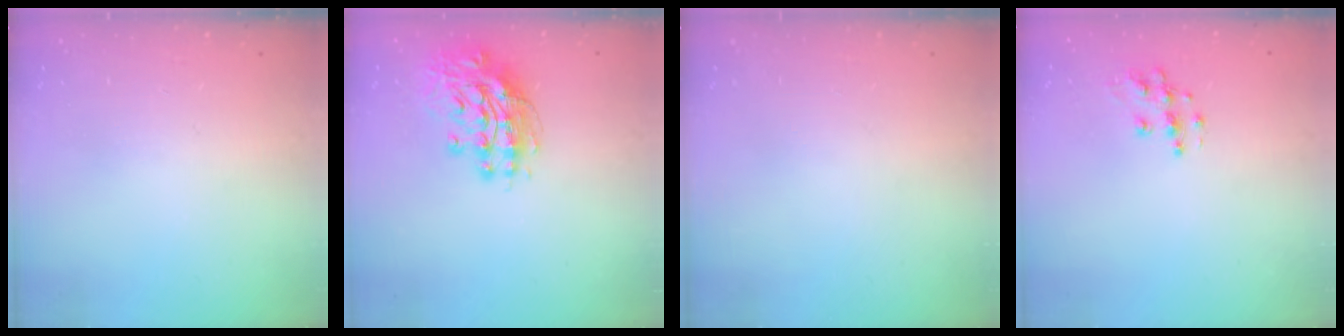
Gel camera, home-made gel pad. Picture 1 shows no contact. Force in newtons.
{"total": 13.1, "press": 13.0, "slide": 1.6}
{"total": 0.0}
{"total": 9.0, "press": 9.0, "slide": 0.6}